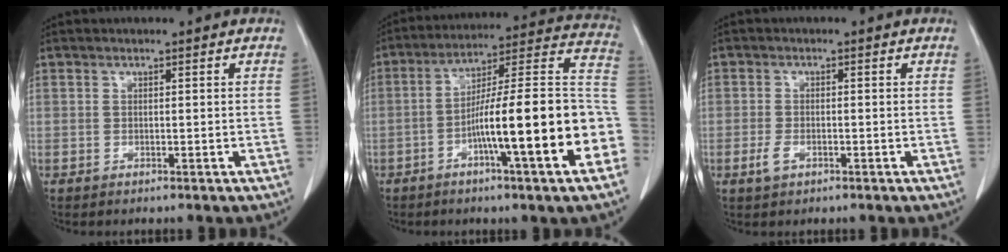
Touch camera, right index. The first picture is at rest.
{"total": 21.2, "force": [-6.4, 1.2, 20.2], "torque": [-0.228, 0.027, -0.093]}
{"total": 2.3, "force": [-1.0, 1.3, 1.6], "torque": [-0.035, 0.001, -0.017]}